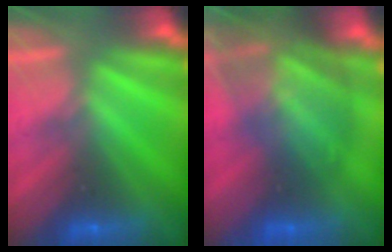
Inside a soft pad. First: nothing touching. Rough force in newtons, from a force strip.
{"total": 7.7}